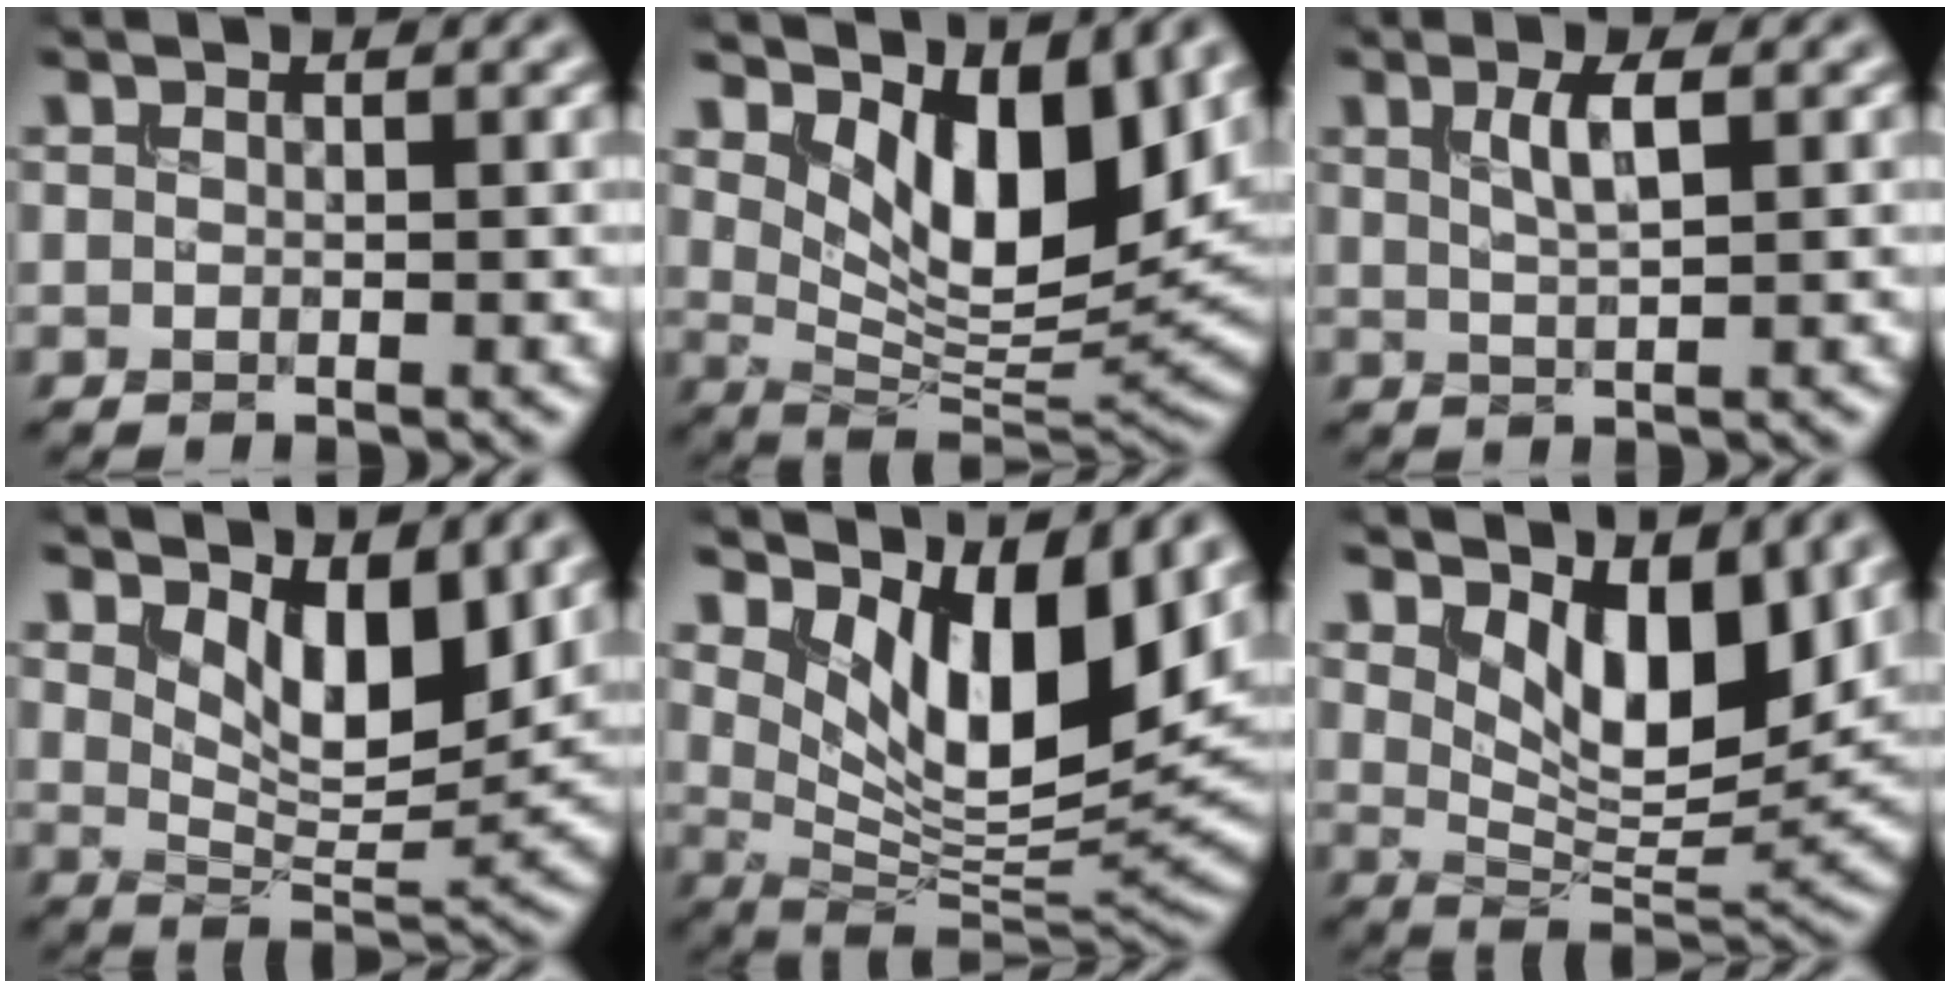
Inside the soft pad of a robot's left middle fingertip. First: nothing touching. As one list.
[{"total": 9.1, "force": [4.1, 4.0, 7.0], "torque": [-0.115, -0.017, 0.070]}, {"total": 2.4, "force": [0.7, 0.6, 2.2], "torque": [-0.039, 0.001, 0.014]}, {"total": 5.7, "force": [2.8, 2.5, 4.3], "torque": [-0.075, -0.015, 0.042]}, {"total": 10.4, "force": [4.8, 4.3, 8.2], "torque": [-0.131, -0.017, 0.088]}, {"total": 7.0, "force": [3.3, 3.2, 5.3], "torque": [-0.086, -0.016, 0.050]}]